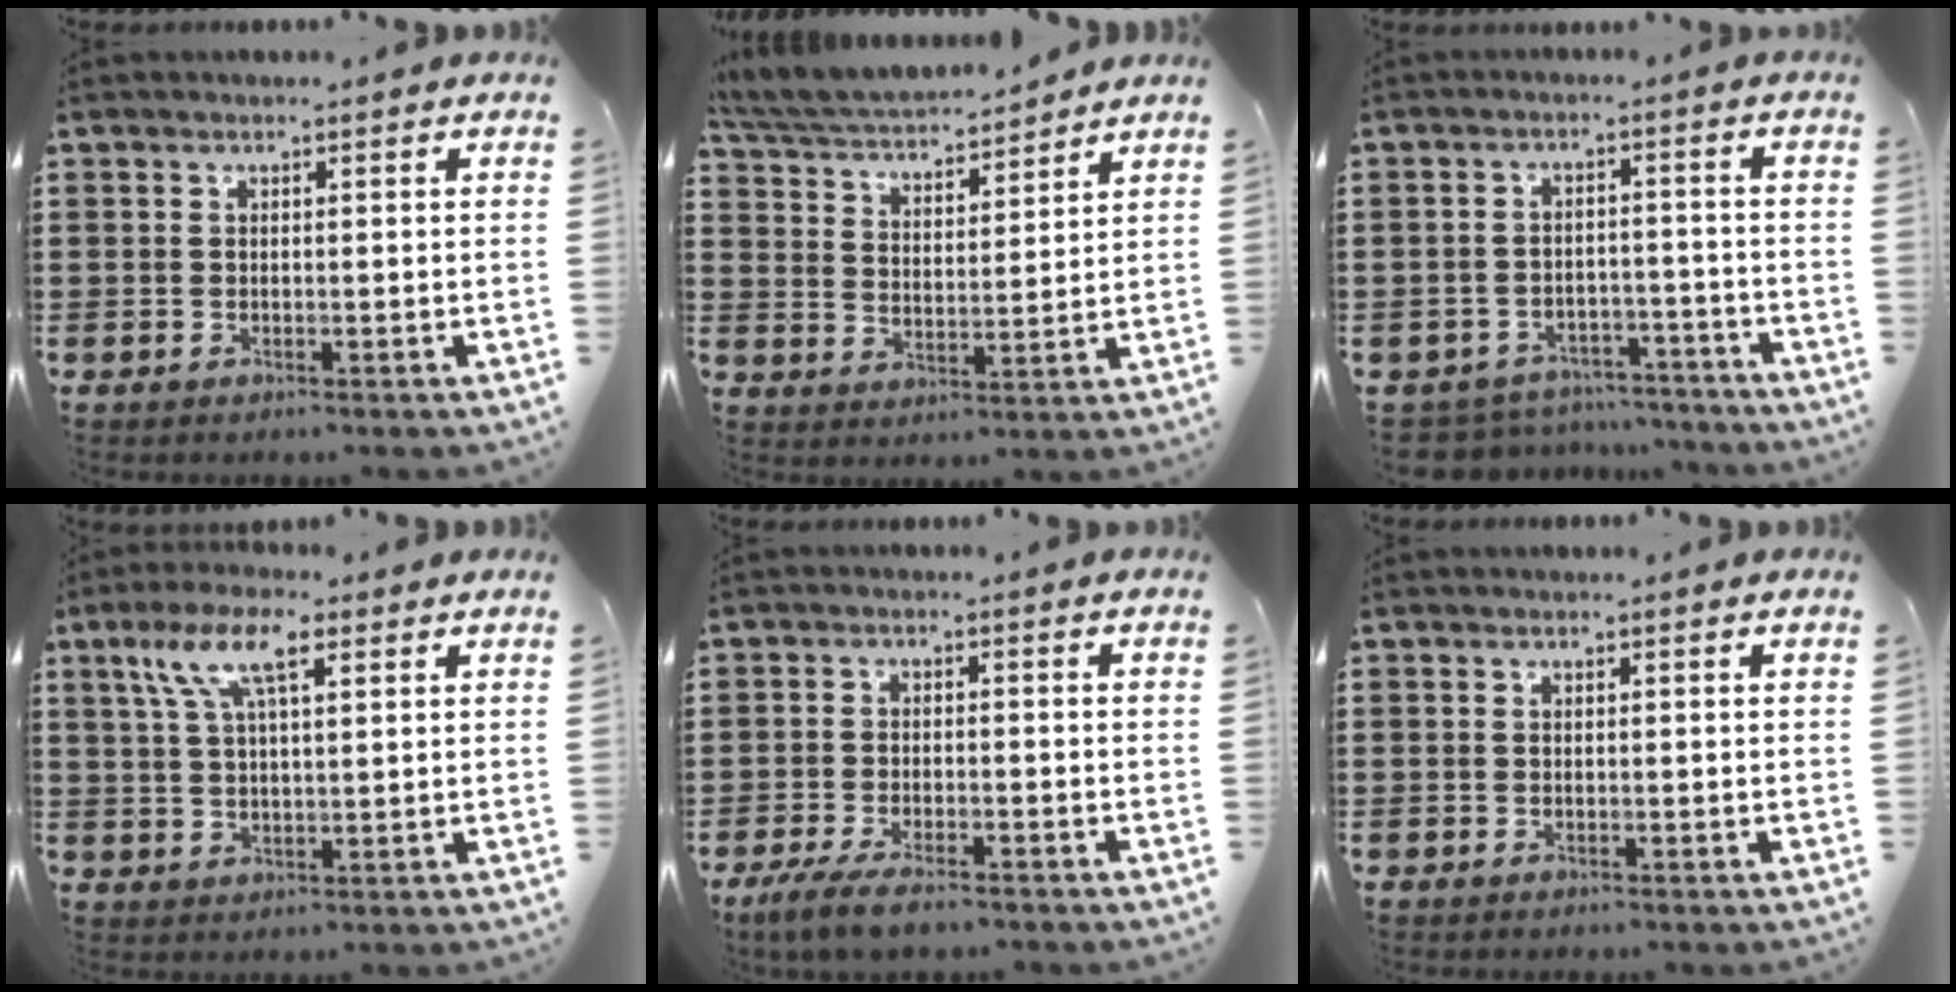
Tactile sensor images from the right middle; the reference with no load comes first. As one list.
[{"total": 4.7, "force": [4.7, 0.6, 0.5], "torque": [-0.037, -0.032, 0.078]}, {"total": 4.5, "force": [-4.5, 0.7, -0.2], "torque": [-0.009, 0.005, -0.095]}, {"total": 7.8, "force": [4.1, 2.6, 6.1], "torque": [-0.133, 0.014, 0.070]}, {"total": 4.5, "force": [-3.7, 0.8, 2.5], "torque": [-0.063, -0.011, -0.074]}, {"total": 0.0}]